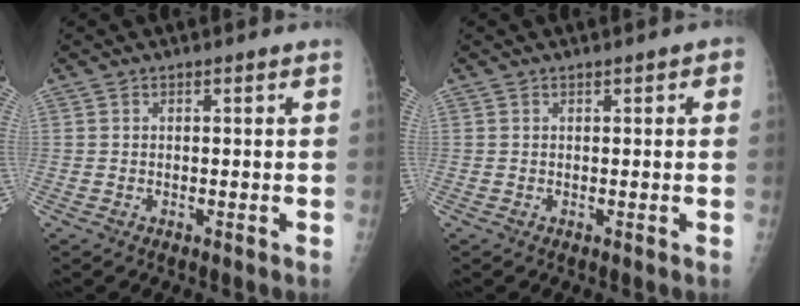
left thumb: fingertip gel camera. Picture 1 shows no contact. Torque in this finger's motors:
{"motor_torque": [-0.28, 0.10, 0.04, 0.11, 0.04]}